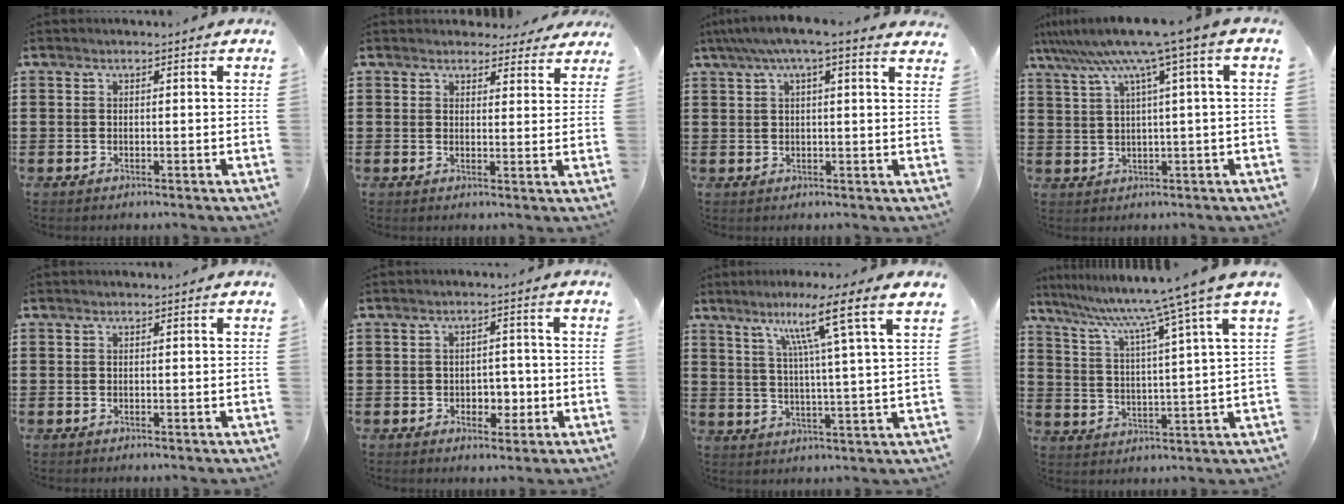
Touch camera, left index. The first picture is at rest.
{"total": 3.5, "force": [3.3, 1.2, 0.3], "torque": [-0.008, -0.009, 0.061]}
{"total": 4.1, "force": [2.8, 0.3, 3.0], "torque": [-0.067, -0.001, 0.047]}
{"total": 7.6, "force": [3.1, -0.5, 6.9], "torque": [-0.139, -0.018, 0.049]}
{"total": 0.0}
{"total": 3.6, "force": [-1.1, 2.7, 2.1], "torque": [-0.039, 0.003, -0.026]}
{"total": 10.0, "force": [5.9, -1.3, 7.9], "torque": [-0.148, -0.023, 0.083]}
{"total": 8.7, "force": [6.9, -1.9, 4.9], "torque": [-0.123, -0.044, 0.104]}